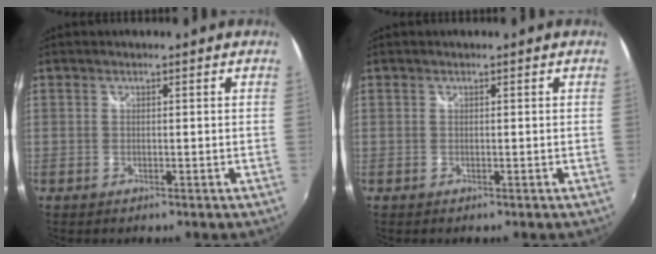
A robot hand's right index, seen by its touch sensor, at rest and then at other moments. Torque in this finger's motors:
{"motor_torque": [-0.05, 0.03, 0.02, 0.00]}